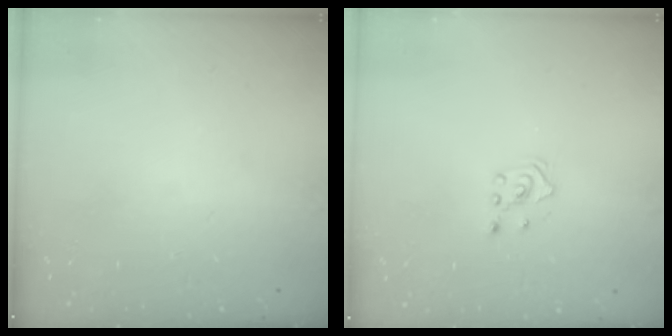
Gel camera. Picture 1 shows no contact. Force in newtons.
{"total": 2.4, "press": 2.2, "slide": 0.8}